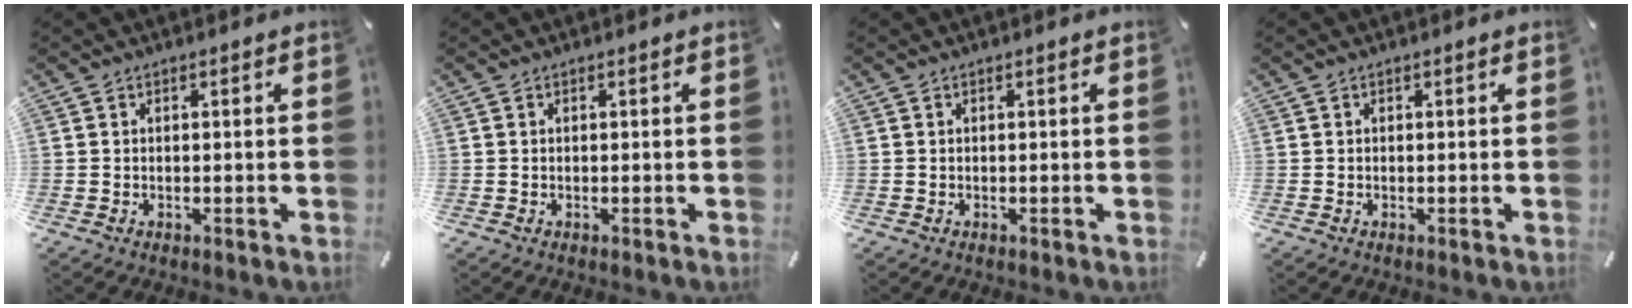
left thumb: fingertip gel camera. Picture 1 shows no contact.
{"total": 0.0}
{"total": 0.0}
{"total": 0.0}